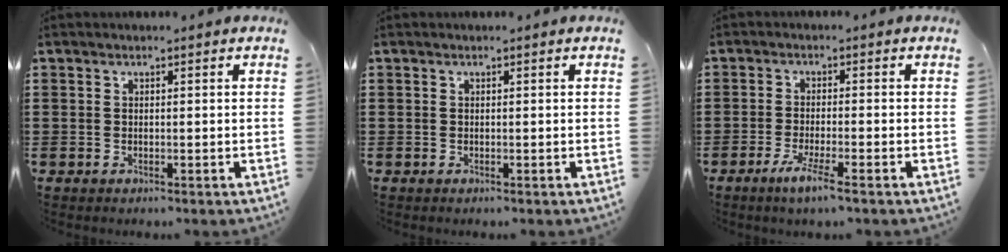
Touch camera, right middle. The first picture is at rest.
{"total": 0.0}
{"total": 3.9, "force": [-2.4, -0.1, 3.1], "torque": [-0.064, -0.010, -0.046]}